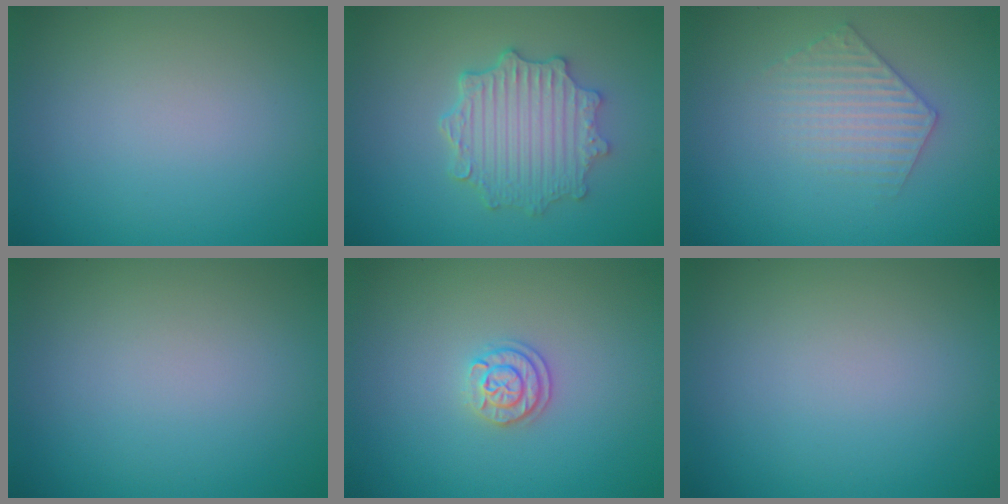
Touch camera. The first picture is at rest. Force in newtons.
{"total": 5.1, "press": 4.1, "slide": 3.0}
{"total": 2.9, "press": 2.9, "slide": 0.5}
{"total": 0.0}
{"total": 2.0, "press": 1.9, "slide": 0.8}
{"total": 0.0}